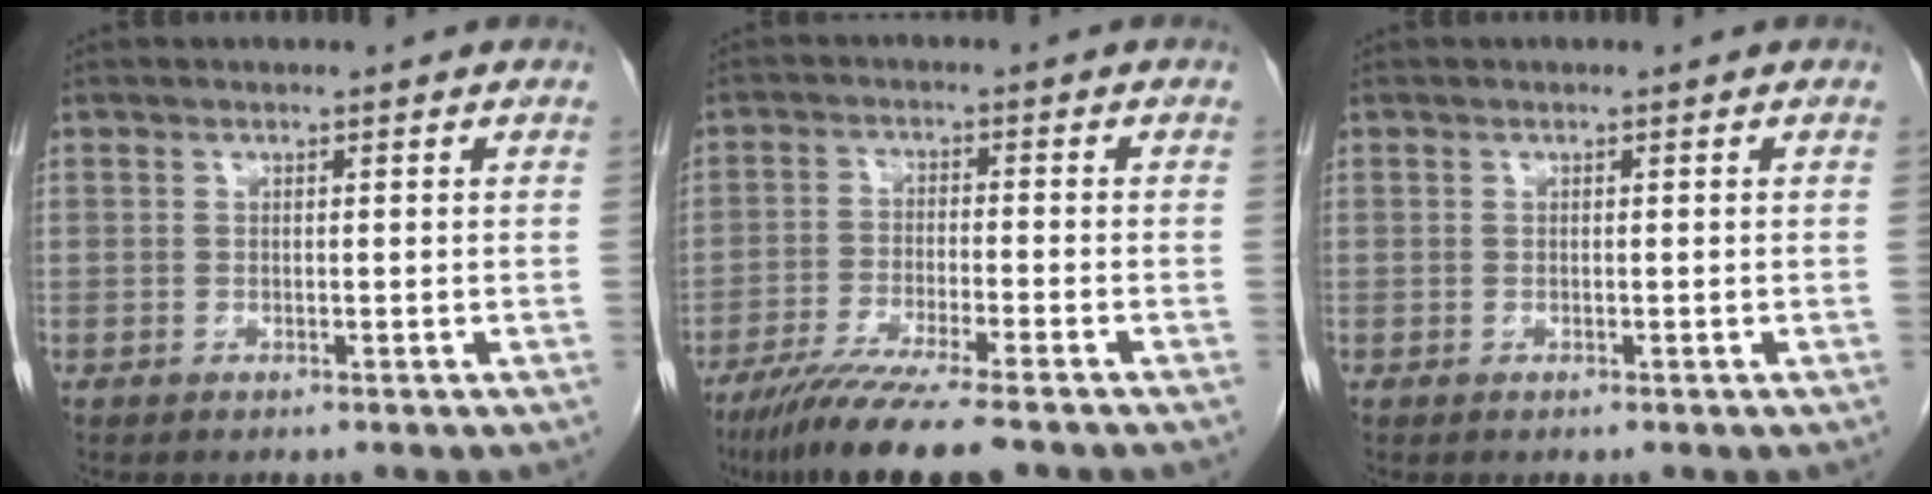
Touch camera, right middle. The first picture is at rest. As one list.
[{"total": 11.1, "force": [-8.6, 0.0, 6.9], "torque": [-0.113, -0.031, -0.140]}, {"total": 0.0}]